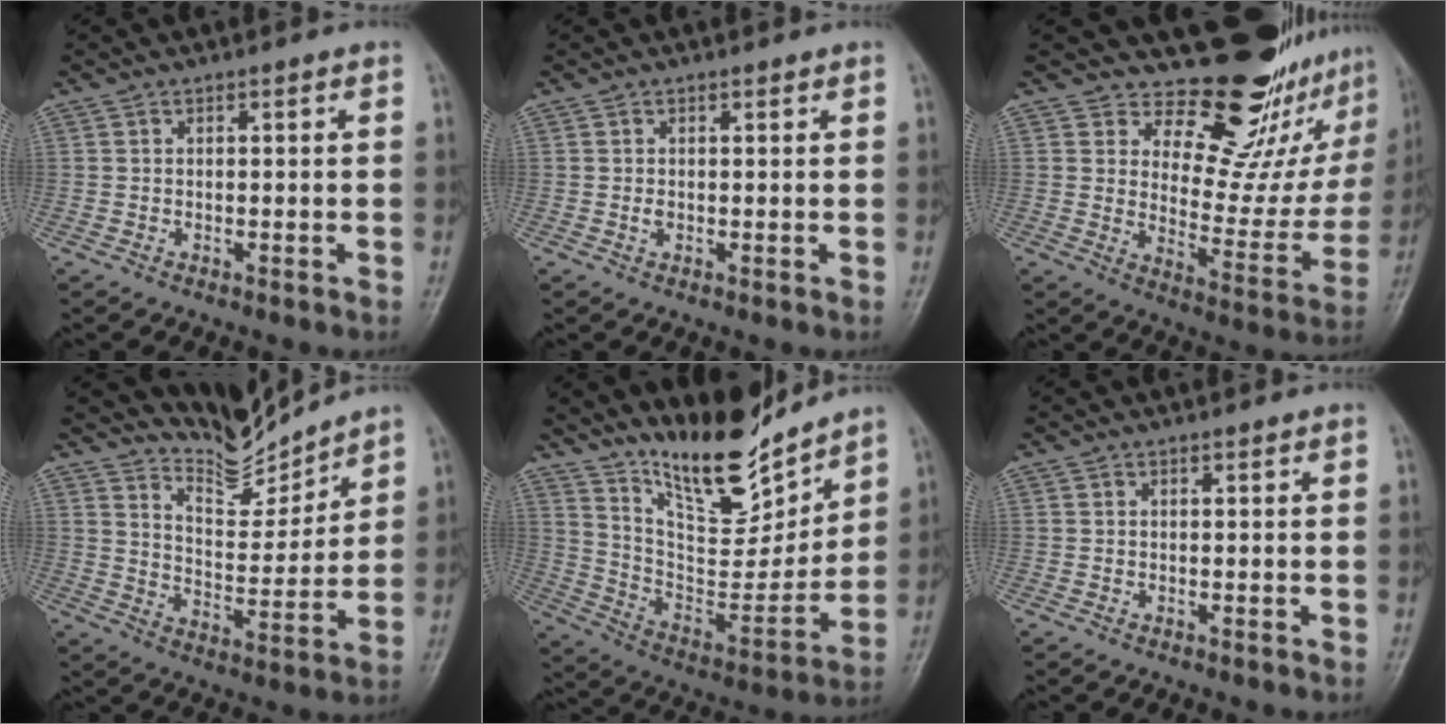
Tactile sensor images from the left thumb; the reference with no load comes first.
{"total": 0.9, "force": [0.2, 0.6, 0.6], "torque": [-0.008, 0.000, 0.004]}
{"total": 19.1, "force": [15.8, 7.5, 7.7], "torque": [-0.037, -0.138, 0.204]}
{"total": 8.6, "force": [8.6, 0.6, -0.1], "torque": [0.021, -0.077, 0.171]}
{"total": 17.8, "force": [14.8, 5.0, 8.5], "torque": [-0.095, -0.108, 0.265]}
{"total": 0.0}